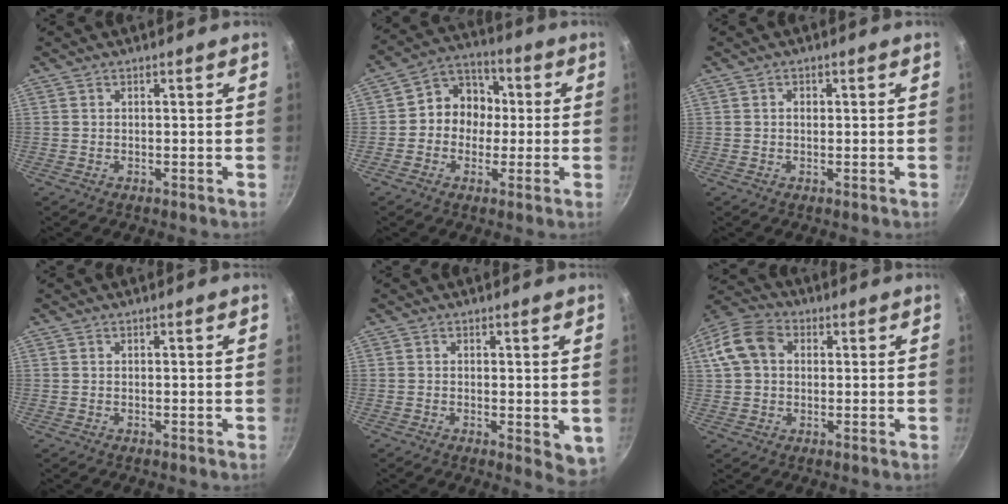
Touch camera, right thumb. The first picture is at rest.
{"total": 9.7, "force": [-0.1, 8.5, 4.6], "torque": [-0.020, 0.027, -0.022]}
{"total": 1.3, "force": [0.2, 1.0, 0.7], "torque": [-0.009, 0.003, 0.001]}
{"total": 0.0}
{"total": 4.8, "force": [-0.2, 2.2, 4.2], "torque": [-0.052, -0.014, -0.001]}
{"total": 10.4, "force": [2.0, 7.8, 6.5], "torque": [-0.111, 0.023, 0.021]}